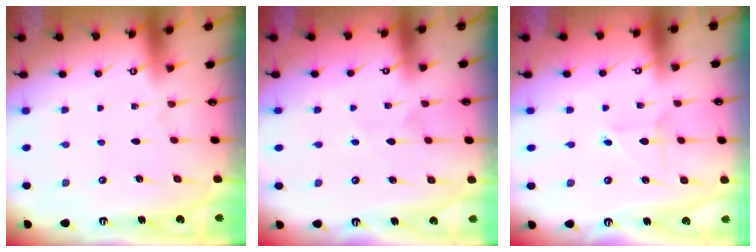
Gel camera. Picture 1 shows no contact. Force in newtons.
{"total": 4.2, "press": 4.1, "slide": 0.7}
{"total": 1.8, "press": 1.8, "slide": 0.2}